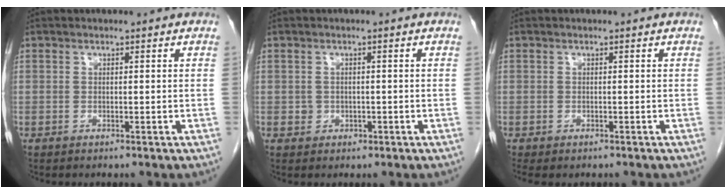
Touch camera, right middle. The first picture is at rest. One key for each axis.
{"total": 1.4, "fx": -0.3, "fy": 1.3, "fz": 0.3, "tx": -0.005, "ty": 0.004, "tz": 0.000}
{"total": 1.8, "fx": -1.4, "fy": 0.9, "fz": 0.7, "tx": -0.012, "ty": -0.004, "tz": -0.018}